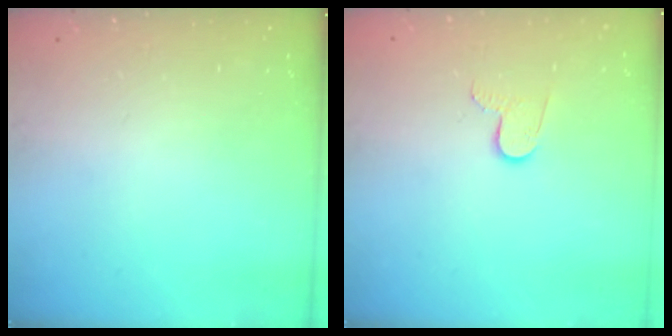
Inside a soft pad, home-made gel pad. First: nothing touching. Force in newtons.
{"total": 5.9, "press": 5.8, "slide": 0.5}